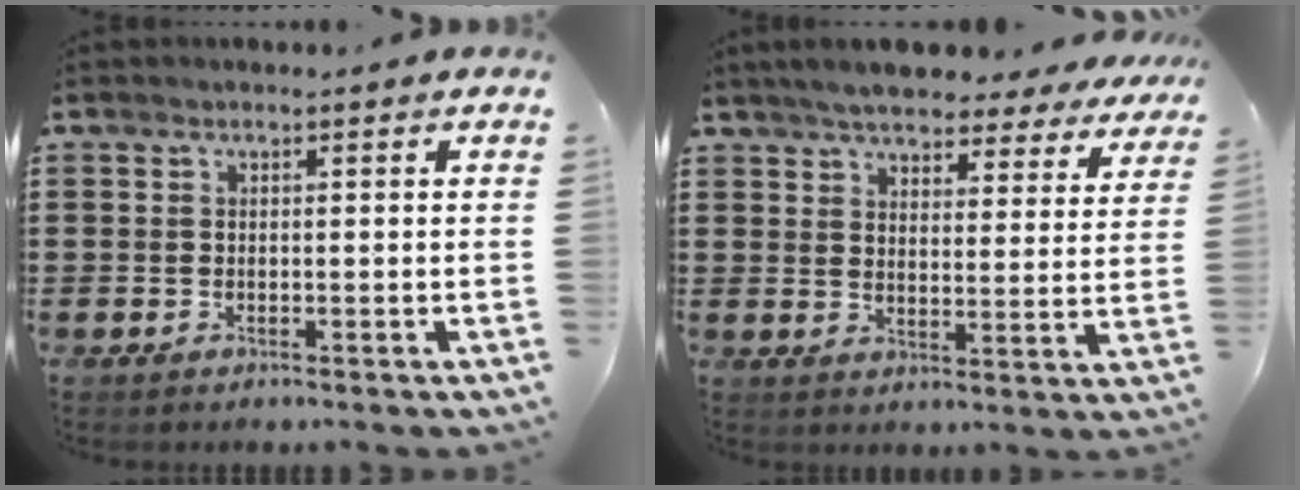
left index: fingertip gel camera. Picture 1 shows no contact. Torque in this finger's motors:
{"motor_torque": [1.72, -0.42, 1.05, 0.21]}